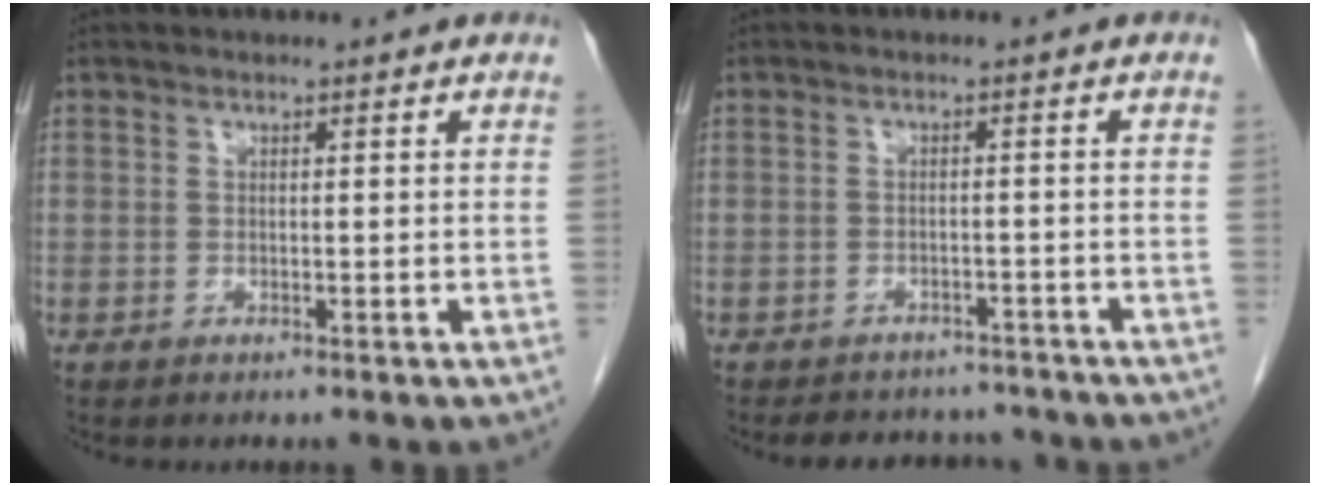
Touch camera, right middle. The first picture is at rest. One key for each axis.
{"total": 7.0, "fx": -6.4, "fy": 2.5, "fz": 1.1, "tx": -0.008, "ty": 0.007, "tz": -0.078}